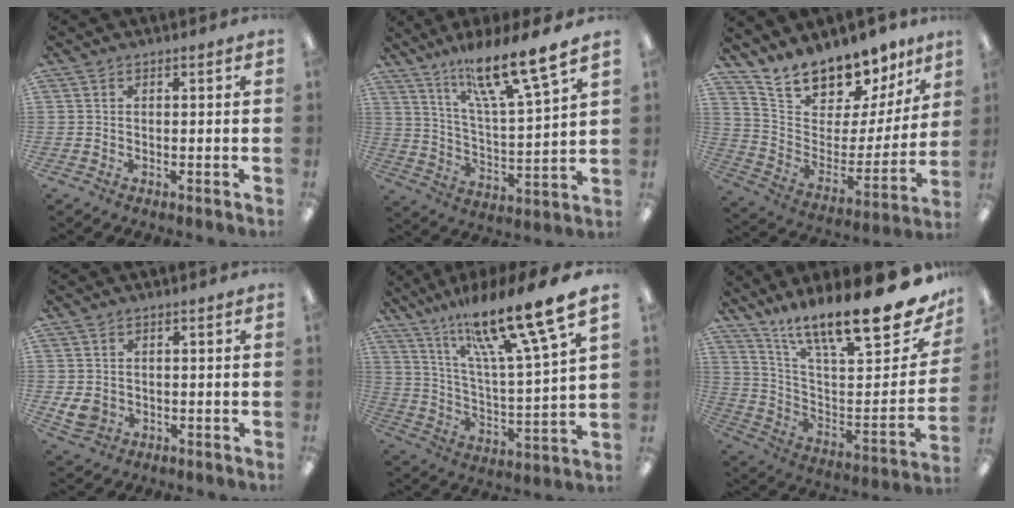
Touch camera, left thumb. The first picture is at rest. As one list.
[{"total": 14.9, "force": [12.1, 1.4, 8.5], "torque": [-0.151, -0.076, 0.197]}, {"total": 14.7, "force": [13.9, 4.5, 1.8], "torque": [-0.053, -0.126, 0.250]}, {"total": 3.9, "force": [0.3, 3.3, 2.2], "torque": [-0.053, -0.001, 0.007]}, {"total": 21.8, "force": [17.4, 2.5, 12.9], "torque": [-0.222, -0.114, 0.278]}, {"total": 20.6, "force": [15.7, 3.7, 12.7], "torque": [-0.189, -0.123, 0.253]}]